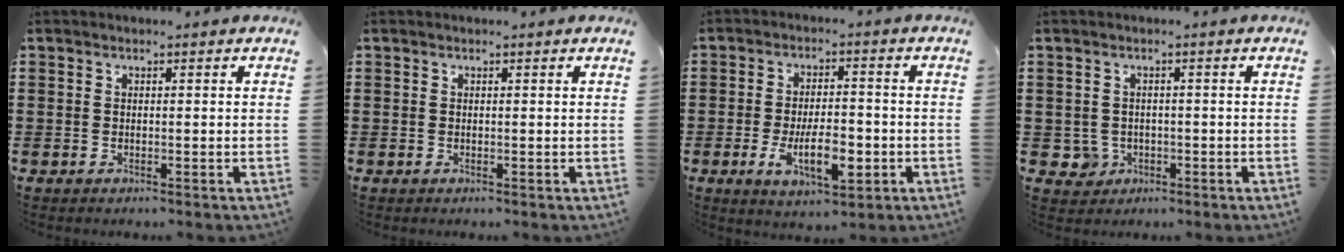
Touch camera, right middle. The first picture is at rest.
{"total": 0.0}
{"total": 8.3, "force": [-2.8, 3.6, 6.9], "torque": [-0.116, -0.010, -0.051]}
{"total": 2.3, "force": [-0.6, 2.1, 0.5], "torque": [-0.019, 0.003, -0.016]}